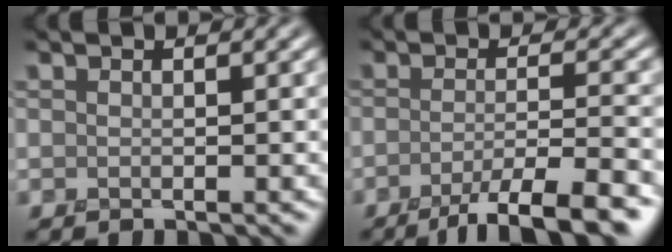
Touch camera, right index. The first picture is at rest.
{"total": 7.0, "force": [-4.3, 1.4, 5.3], "torque": [-0.073, 0.001, -0.070]}